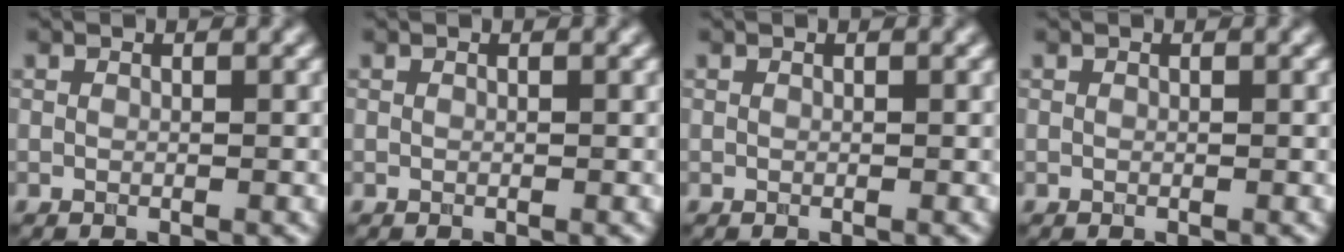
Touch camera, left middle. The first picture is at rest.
{"total": 0.0}
{"total": 0.0}
{"total": 0.0}